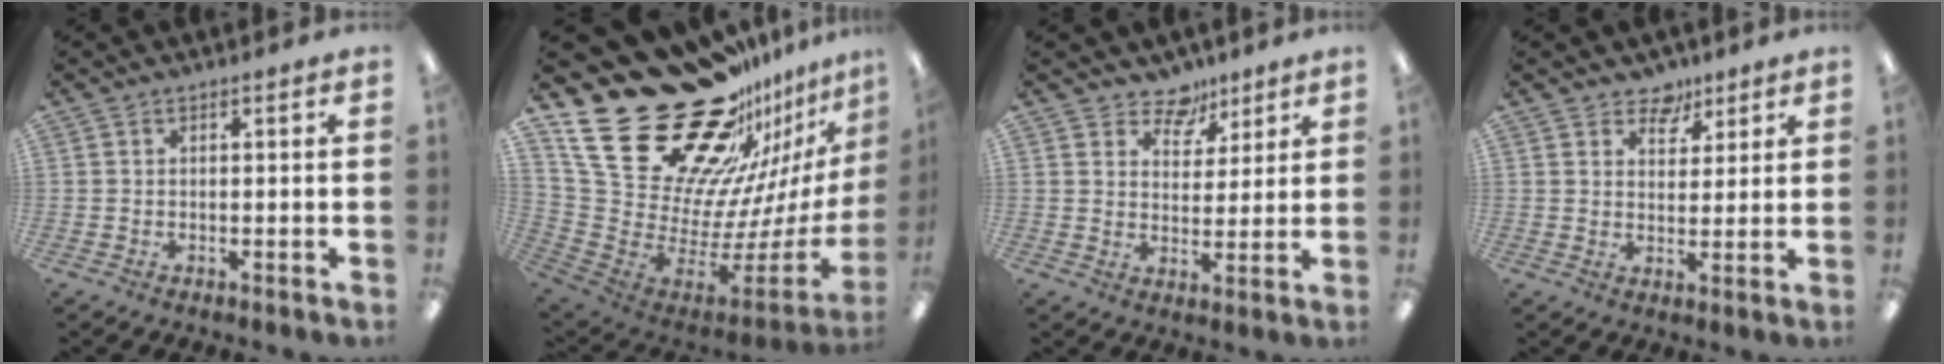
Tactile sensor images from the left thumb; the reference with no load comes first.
{"total": 34.9, "force": [22.5, 18.6, 19.2], "torque": [-0.284, -0.185, 0.468]}
{"total": 7.3, "force": [5.5, 4.5, 1.5], "torque": [-0.015, -0.037, 0.098]}
{"total": 6.3, "force": [4.5, 4.2, 1.4], "torque": [-0.015, -0.024, 0.080]}